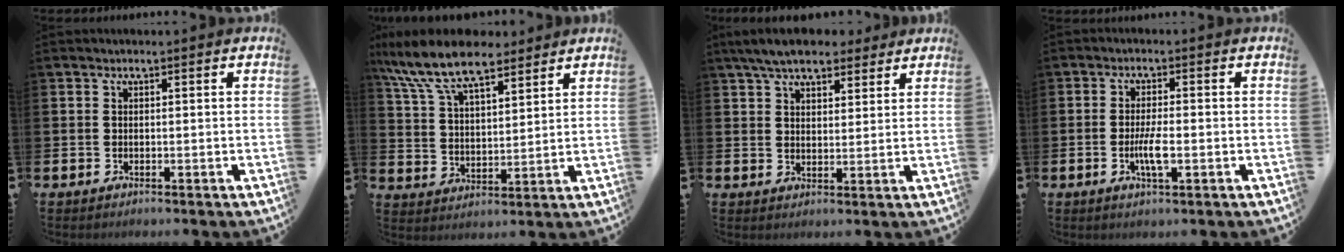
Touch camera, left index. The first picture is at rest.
{"total": 10.4, "force": [8.9, 3.3, 4.3], "torque": [-0.127, -0.030, 0.165]}
{"total": 6.6, "force": [5.8, 2.1, 2.3], "torque": [-0.056, -0.012, 0.106]}
{"total": 3.4, "force": [-1.0, 0.7, 3.2], "torque": [-0.070, 0.001, -0.019]}